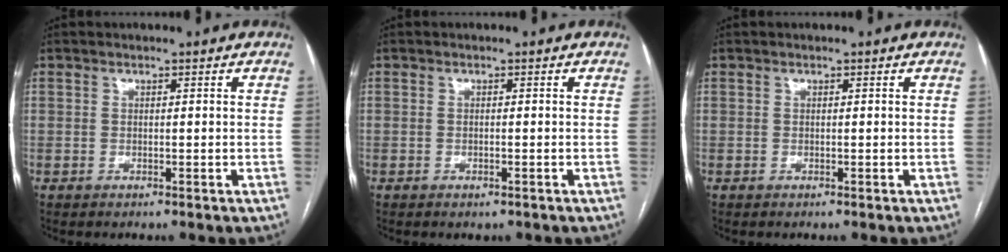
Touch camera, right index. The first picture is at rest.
{"total": 0.8, "force": [-0.4, 0.3, 0.6], "torque": [-0.013, -0.002, -0.003]}
{"total": 0.0}